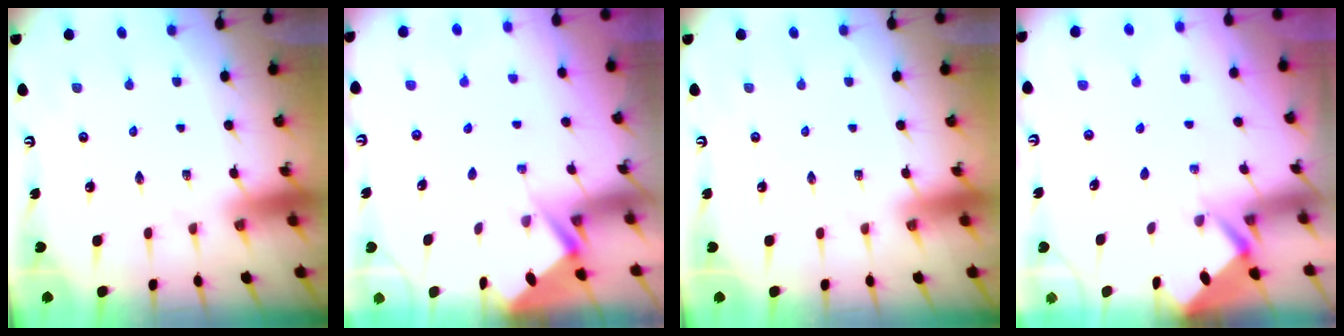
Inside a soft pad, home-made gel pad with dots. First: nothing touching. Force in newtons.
{"total": 2.8, "press": 2.8, "slide": 0.4}
{"total": 0.0}
{"total": 2.9, "press": 2.9, "slide": 0.2}